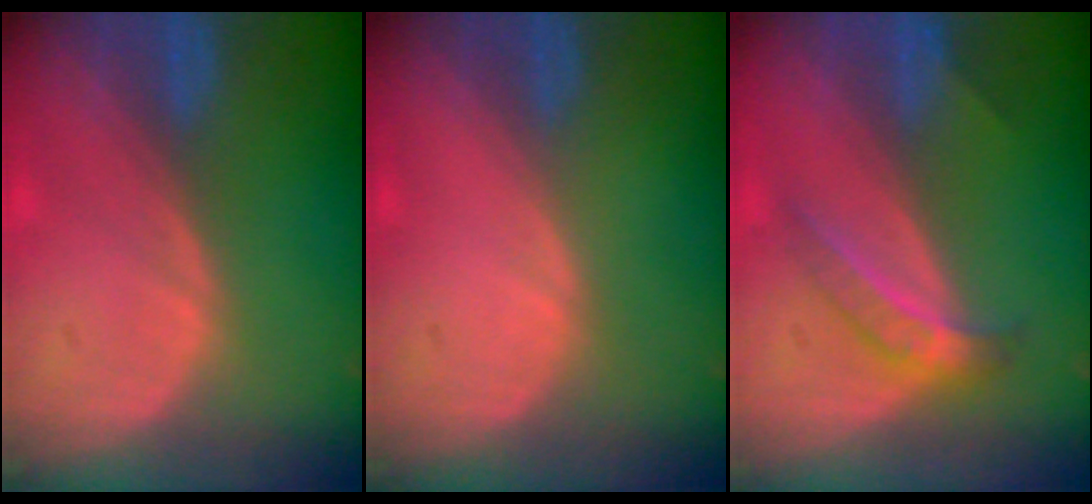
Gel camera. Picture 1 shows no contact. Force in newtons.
{"total": 0.0}
{"total": 4.2, "press": 4.2, "slide": 0.4}